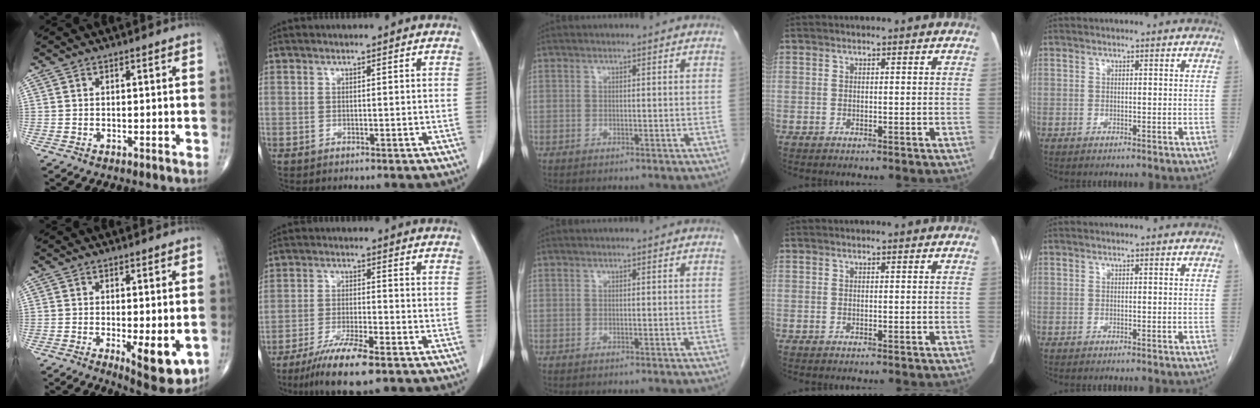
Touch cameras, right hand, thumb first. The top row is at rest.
{"thumb": {"total": 9.4, "force": [-2.2, 3.3, 8.5], "torque": [-0.112, -0.022, -0.025]}, "index": {"total": 9.3, "force": [-6.3, 0.8, 6.8], "torque": [-0.123, -0.024, -0.110]}}